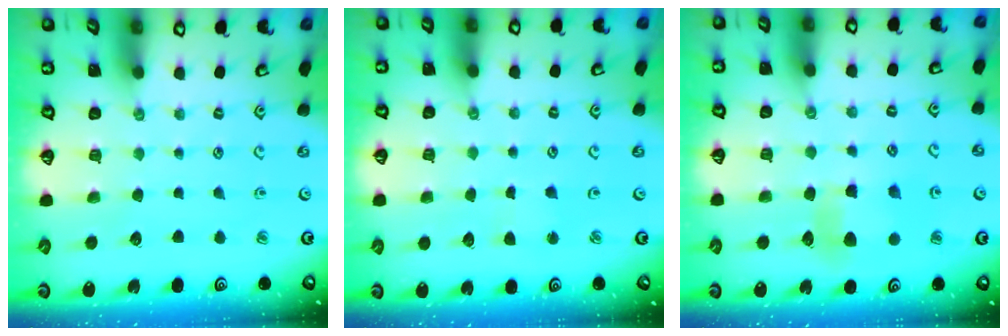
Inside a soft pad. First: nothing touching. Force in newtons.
{"total": 2.5, "press": 2.5, "slide": 0.2}
{"total": 6.7, "press": 6.7, "slide": 0.3}